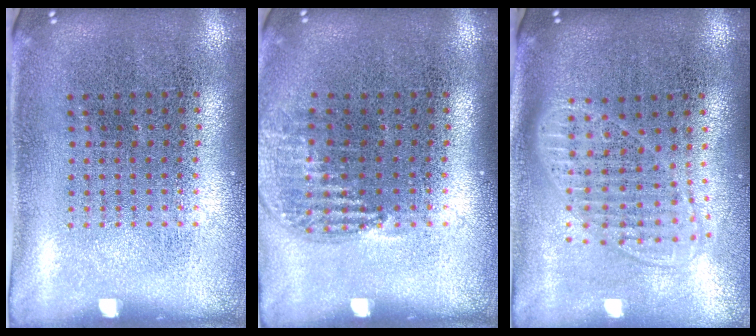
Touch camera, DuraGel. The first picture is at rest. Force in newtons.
{"total": 1.0, "press": 1.0, "slide": 0.4}
{"total": 1.8, "press": 1.4, "slide": 1.0}